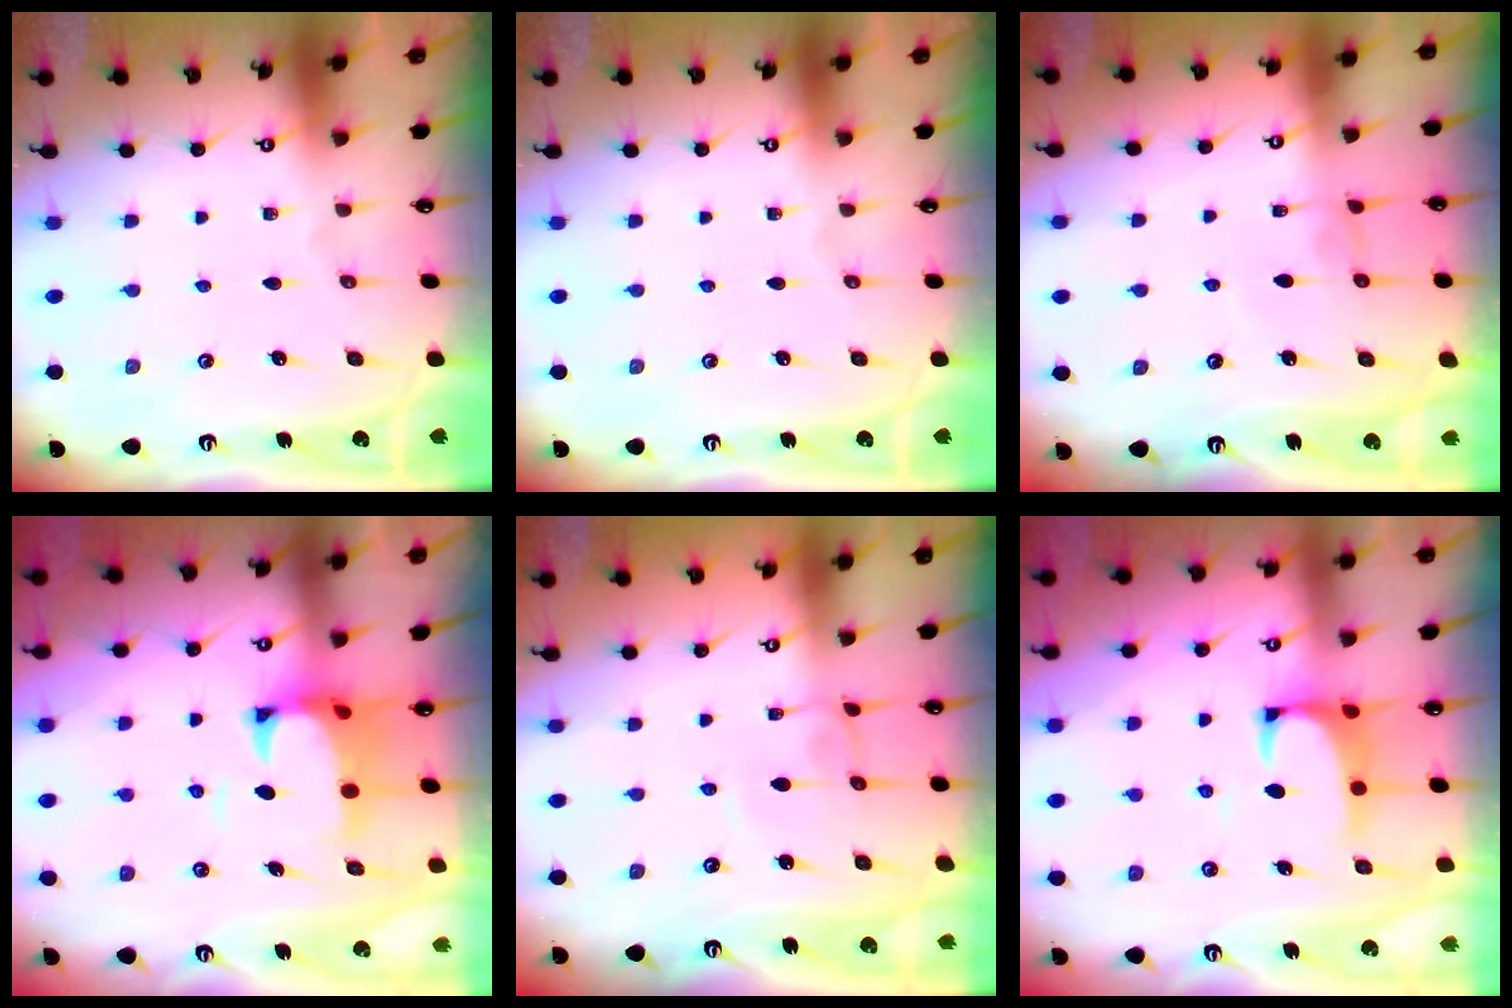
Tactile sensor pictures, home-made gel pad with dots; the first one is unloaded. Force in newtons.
{"total": 0.0}
{"total": 0.8, "press": 0.6, "slide": 0.5}
{"total": 2.6, "press": 2.3, "slide": 1.1}
{"total": 2.9, "press": 2.9, "slide": 0.2}
{"total": 1.6, "press": 1.4, "slide": 0.7}